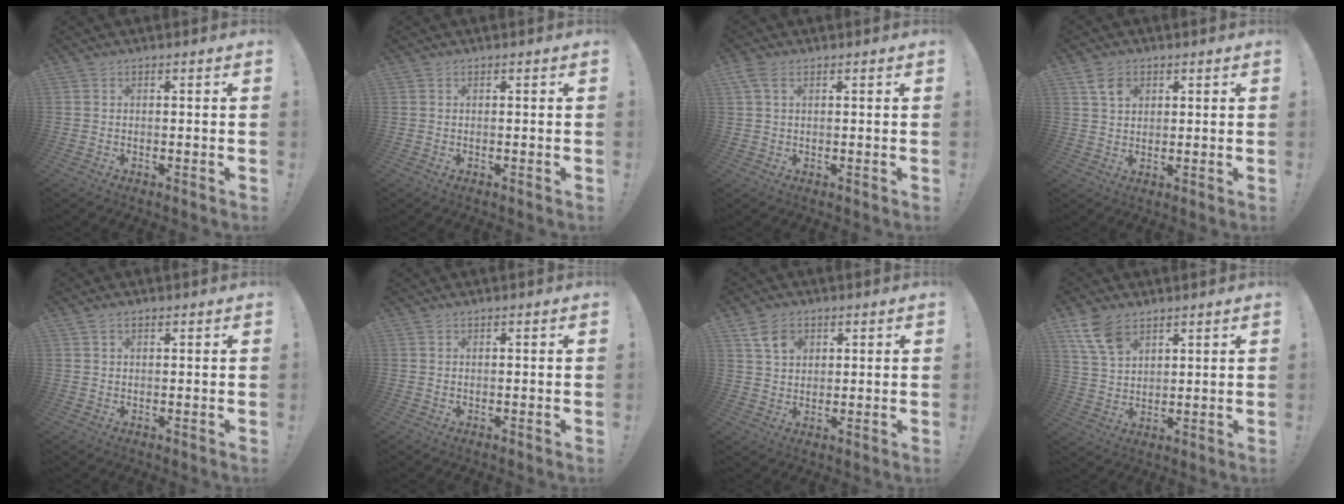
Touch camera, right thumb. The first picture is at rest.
{"total": 0.0}
{"total": 3.8, "force": [1.5, 2.1, 2.8], "torque": [-0.055, 0.003, 0.030]}
{"total": 5.4, "force": [2.5, 3.7, 3.0], "torque": [-0.049, 0.000, 0.046]}
{"total": 9.6, "force": [4.5, 6.1, 5.9], "torque": [-0.101, 0.000, 0.087]}
{"total": 0.5, "force": [0.5, -0.1, 0.0], "torque": [0.006, -0.003, 0.009]}
{"total": 6.6, "force": [3.3, 4.7, 3.3], "torque": [-0.052, -0.006, 0.062]}
{"total": 9.8, "force": [6.0, 5.7, 5.3], "torque": [-0.101, -0.021, 0.120]}